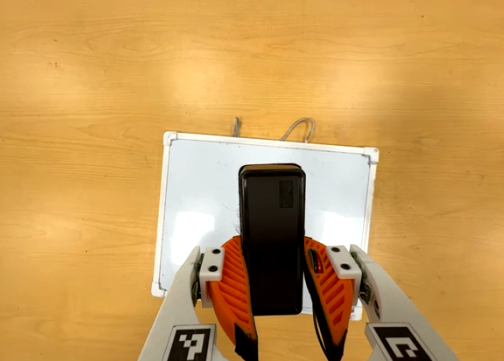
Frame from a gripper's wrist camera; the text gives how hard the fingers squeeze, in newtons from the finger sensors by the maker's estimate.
{"total": 7.2, "left": 6.2, "right": 8.1}